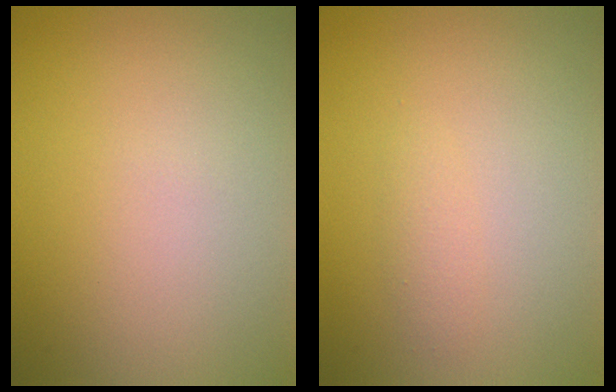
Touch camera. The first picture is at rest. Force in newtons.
{"total": 1.0, "press": 1.0, "slide": 0.1}